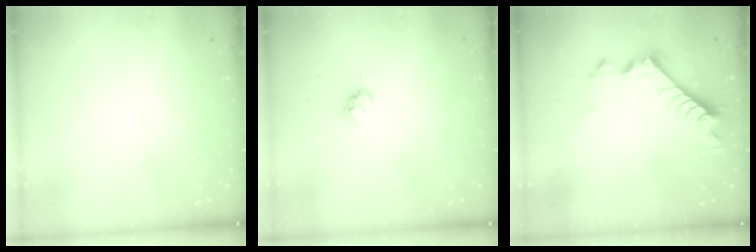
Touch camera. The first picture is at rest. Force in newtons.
{"total": 3.2, "press": 3.2, "slide": 0.4}
{"total": 7.0, "press": 7.0, "slide": 0.5}